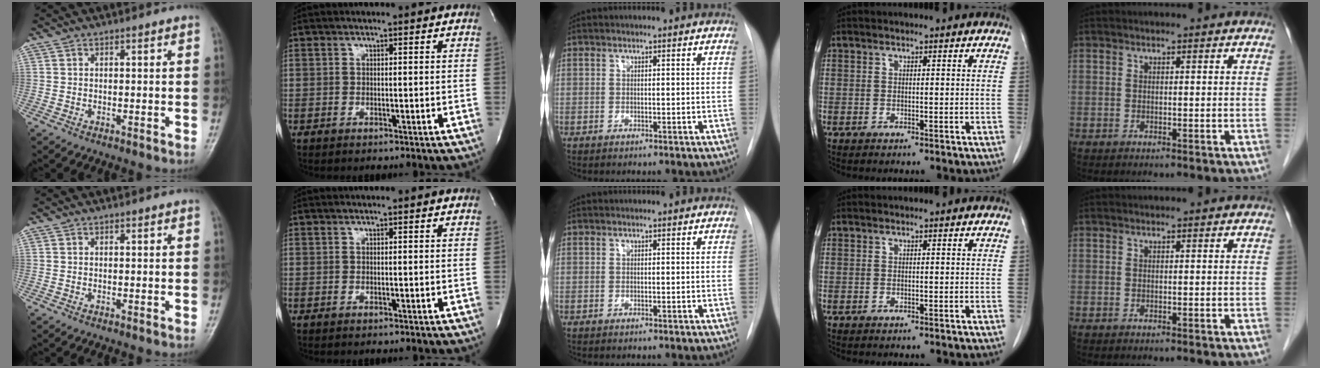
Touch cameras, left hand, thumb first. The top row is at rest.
{}